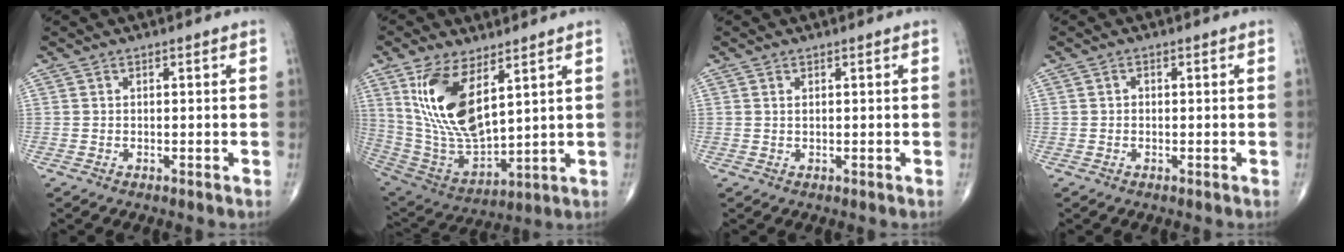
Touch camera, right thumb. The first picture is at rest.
{"total": 17.1, "force": [6.8, 7.6, 13.7], "torque": [-0.257, -0.029, 0.151]}
{"total": 0.6, "force": [0.3, 0.2, 0.4], "torque": [-0.010, 0.002, 0.006]}
{"total": 0.7, "force": [0.0, 0.6, 0.4], "torque": [-0.004, 0.002, -0.003]}